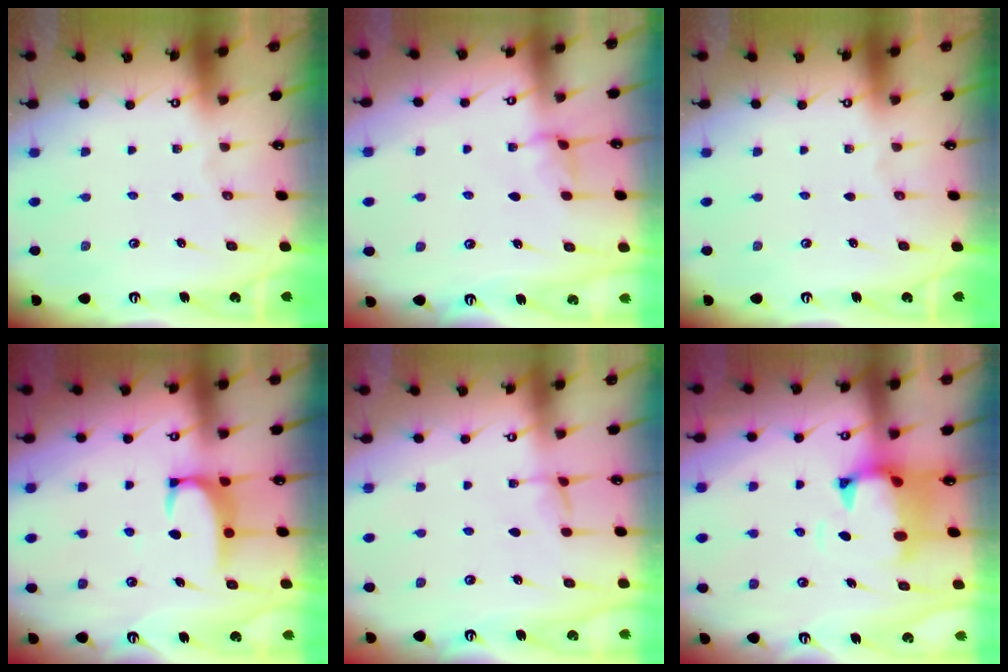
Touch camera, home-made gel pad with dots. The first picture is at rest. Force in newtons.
{"total": 2.7, "press": 2.7, "slide": 0.4}
{"total": 0.0}
{"total": 2.5, "press": 2.5, "slide": 0.5}
{"total": 1.9, "press": 1.9, "slide": 0.2}
{"total": 1.6, "press": 1.2, "slide": 1.1}